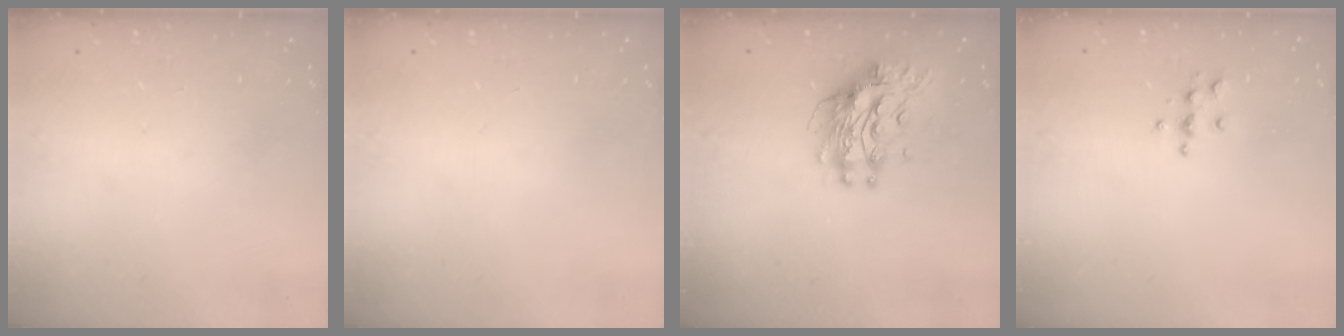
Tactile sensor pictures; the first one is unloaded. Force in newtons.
{"total": 0.0}
{"total": 11.5, "press": 11.5, "slide": 1.0}
{"total": 3.9, "press": 3.9, "slide": 0.4}